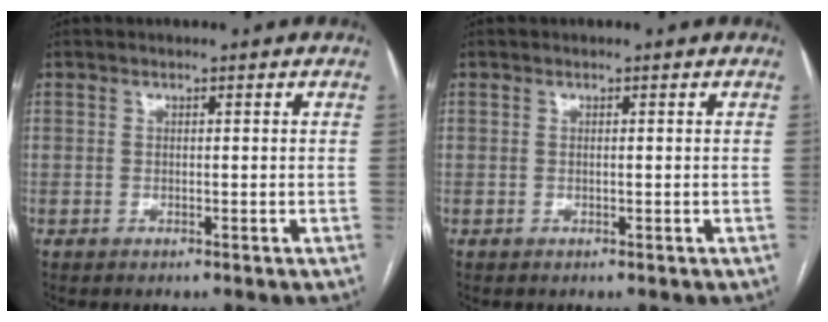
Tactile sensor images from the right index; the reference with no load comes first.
{"total": 0.0}